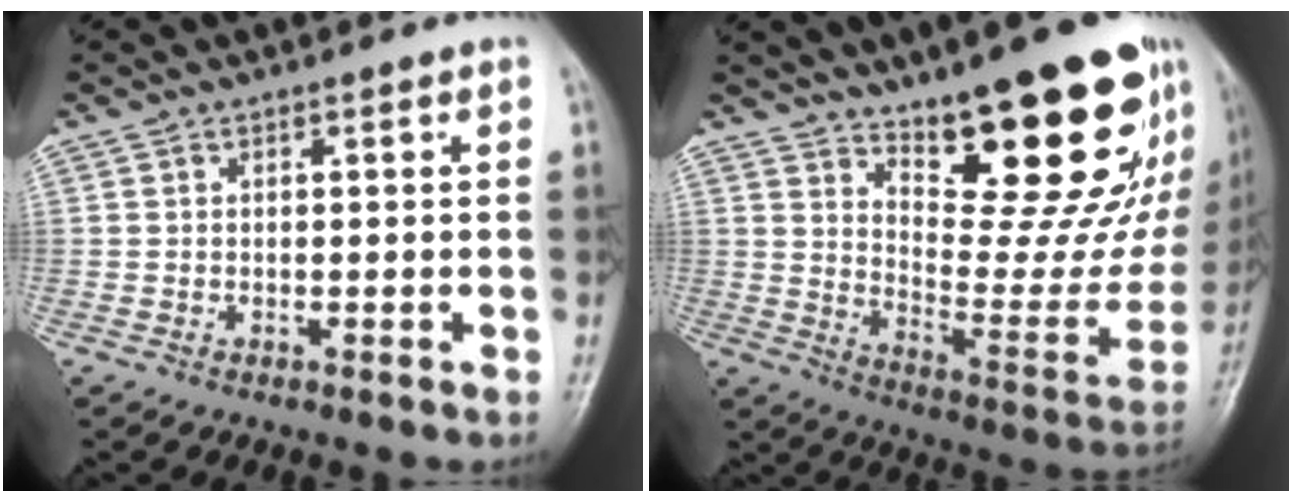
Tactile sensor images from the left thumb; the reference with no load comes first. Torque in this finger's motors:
{"motor_torque": [0.83, 0.82, 1.08, -1.70, 0.16]}